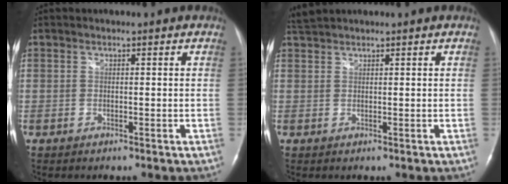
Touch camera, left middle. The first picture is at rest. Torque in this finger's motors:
{"motor_torque": [0.06, -0.02, -0.10, -0.01]}